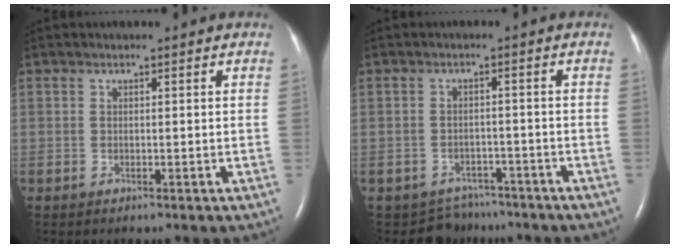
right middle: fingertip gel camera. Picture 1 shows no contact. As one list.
[{"total": 5.1, "force": [-4.4, 2.3, -1.2], "torque": [0.017, 0.017, -0.063]}]